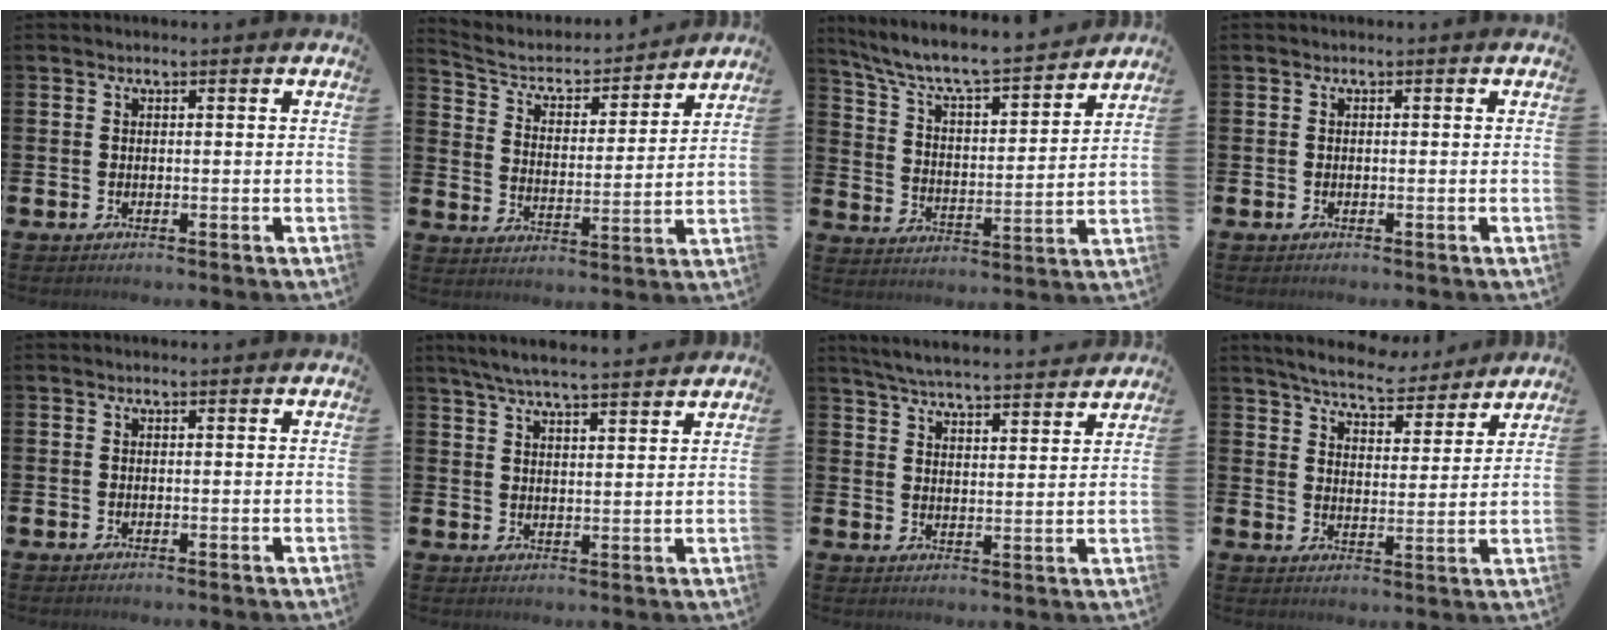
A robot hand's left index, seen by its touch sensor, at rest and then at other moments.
{"total": 5.2, "force": [4.7, 2.0, 1.2], "torque": [-0.054, -0.042, 0.073]}
{"total": 8.0, "force": [7.4, 1.0, 2.8], "torque": [-0.094, -0.055, 0.123]}
{"total": 0.0}
{"total": 0.0}
{"total": 6.0, "force": [5.7, 0.2, 1.7], "torque": [-0.049, -0.024, 0.102]}
{"total": 5.8, "force": [5.7, 0.2, 1.1], "torque": [-0.038, -0.038, 0.099]}
{"total": 7.1, "force": [6.8, 1.1, 1.5], "torque": [-0.050, -0.042, 0.120]}